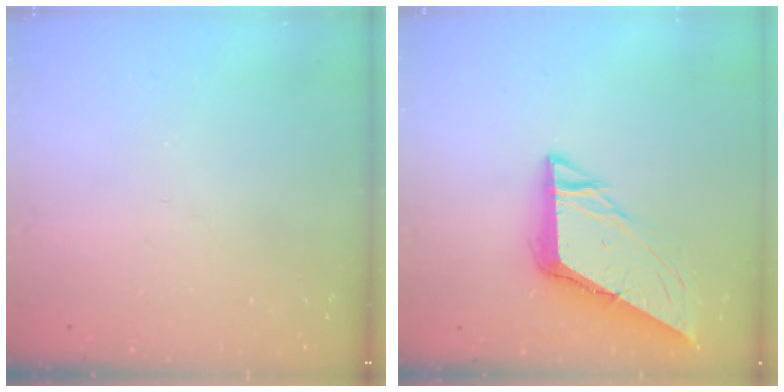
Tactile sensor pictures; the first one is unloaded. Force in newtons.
{"total": 8.9, "press": 8.9, "slide": 1.0}